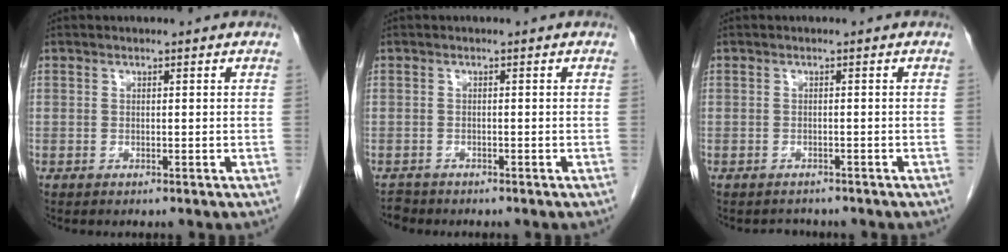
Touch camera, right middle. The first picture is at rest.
{"total": 1.5, "force": [-1.4, 0.4, -0.3], "torque": [0.001, -0.004, -0.024]}
{"total": 1.8, "force": [-1.6, 0.8, -0.1], "torque": [-0.003, -0.003, -0.024]}